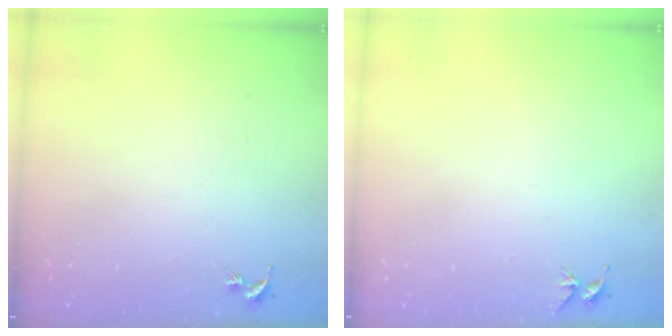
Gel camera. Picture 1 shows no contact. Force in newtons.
{"total": 5.0, "press": 4.9, "slide": 0.5}